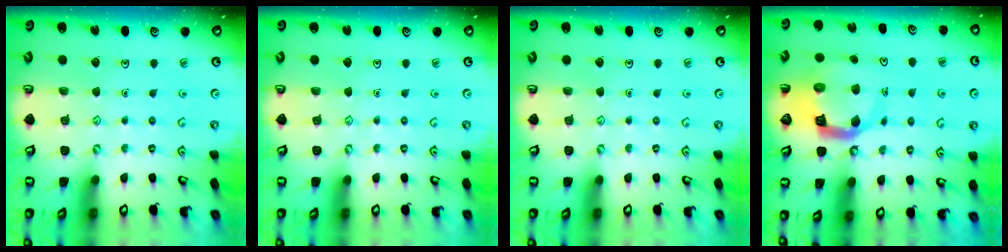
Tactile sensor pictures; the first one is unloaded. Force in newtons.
{"total": 0.0}
{"total": 0.0}
{"total": 9.3, "press": 9.2, "slide": 1.2}